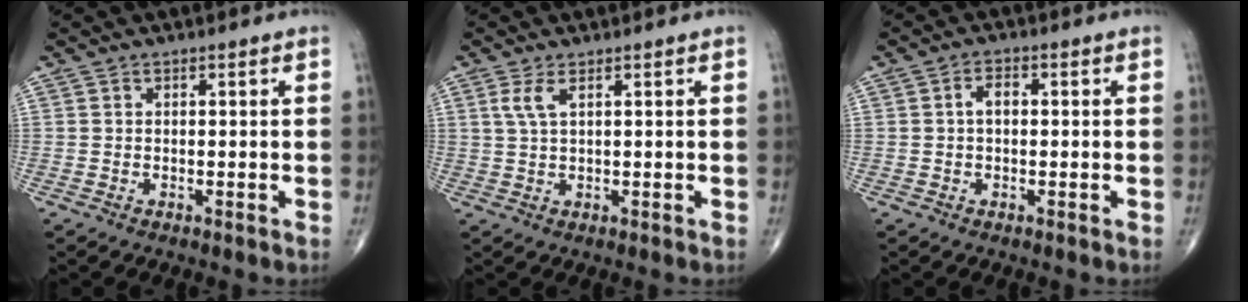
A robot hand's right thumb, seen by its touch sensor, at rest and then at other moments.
{"total": 2.6, "force": [1.2, 0.8, 2.2], "torque": [-0.056, 0.005, 0.031]}
{"total": 2.6, "force": [0.1, 1.6, 2.0], "torque": [-0.029, 0.011, -0.003]}